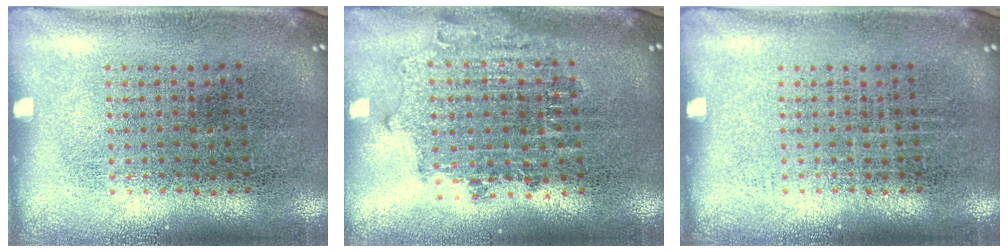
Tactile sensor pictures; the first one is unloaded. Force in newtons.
{"total": 1.7, "press": 1.3, "slide": 1.0}
{"total": 0.0}